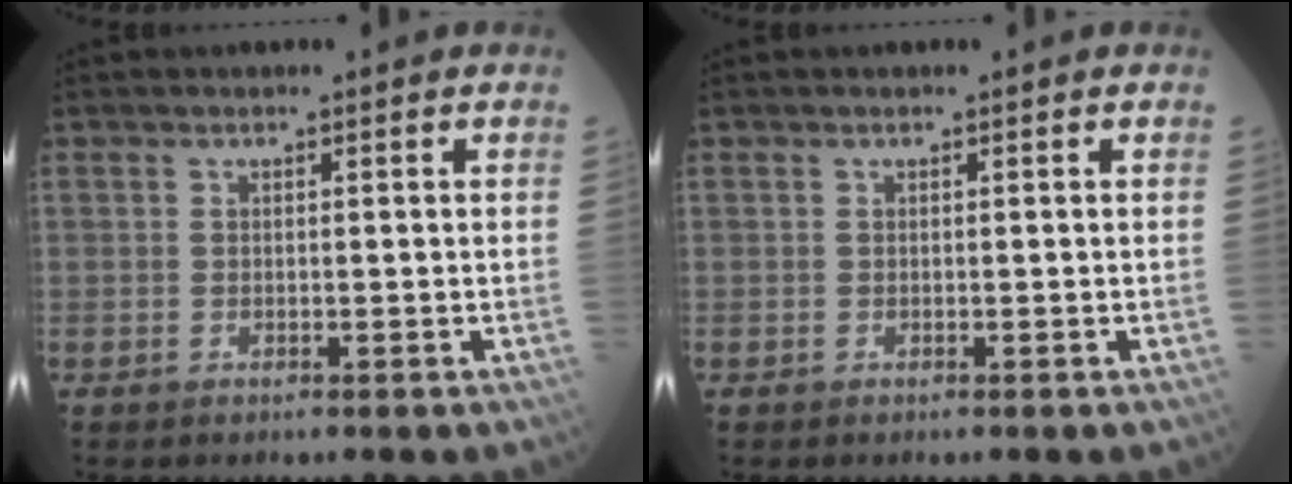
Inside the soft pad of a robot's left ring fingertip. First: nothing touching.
{"total": 0.0}